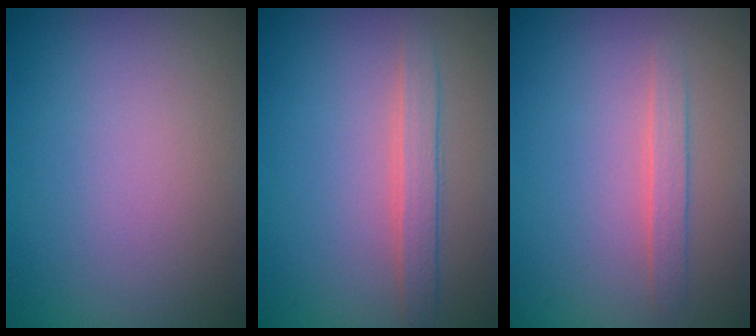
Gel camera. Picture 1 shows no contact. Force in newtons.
{"total": 2.1, "press": 2.1, "slide": 0.1}
{"total": 1.5, "press": 1.5, "slide": 0.1}